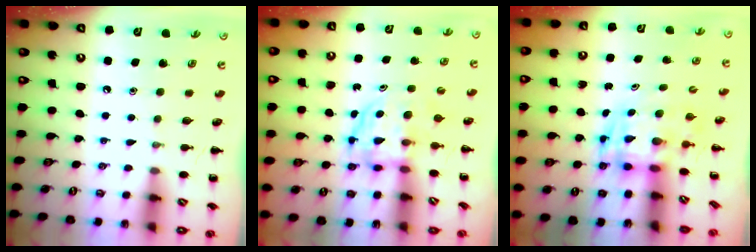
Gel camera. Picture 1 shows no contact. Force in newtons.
{"total": 3.7, "press": 3.7, "slide": 0.3}
{"total": 3.6, "press": 3.5, "slide": 0.7}